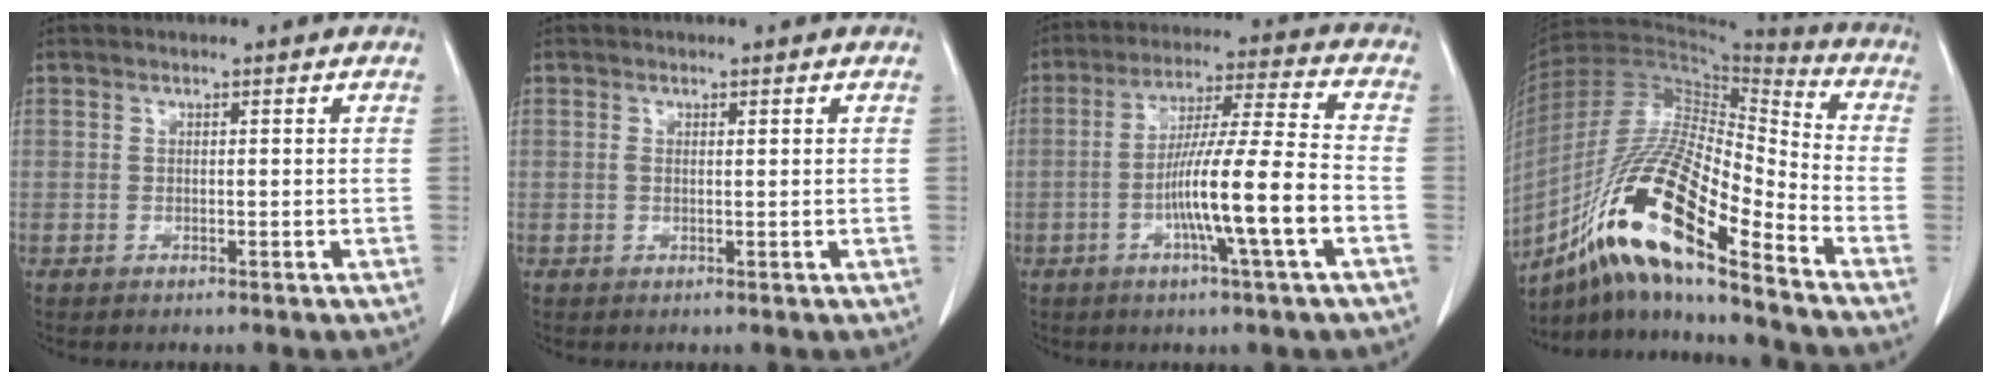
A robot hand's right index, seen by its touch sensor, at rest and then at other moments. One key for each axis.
{"total": 0.7, "fx": 0.1, "fy": 0.2, "fz": 0.7, "tx": -0.018, "ty": 0.005, "tz": 0.003}
{"total": 13.1, "fx": -4.1, "fy": -0.7, "fz": 12.4, "tx": -0.221, "ty": 0.000, "tz": -0.077}
{"total": 18.0, "fx": -11.7, "fy": 2.4, "fz": 13.5, "tx": -0.264, "ty": -0.008, "tz": -0.212}